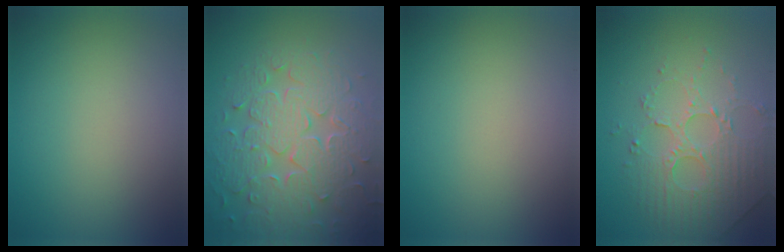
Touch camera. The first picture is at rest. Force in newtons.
{"total": 8.4, "press": 6.1, "slide": 5.8}
{"total": 0.0}
{"total": 5.1, "press": 3.5, "slide": 3.7}